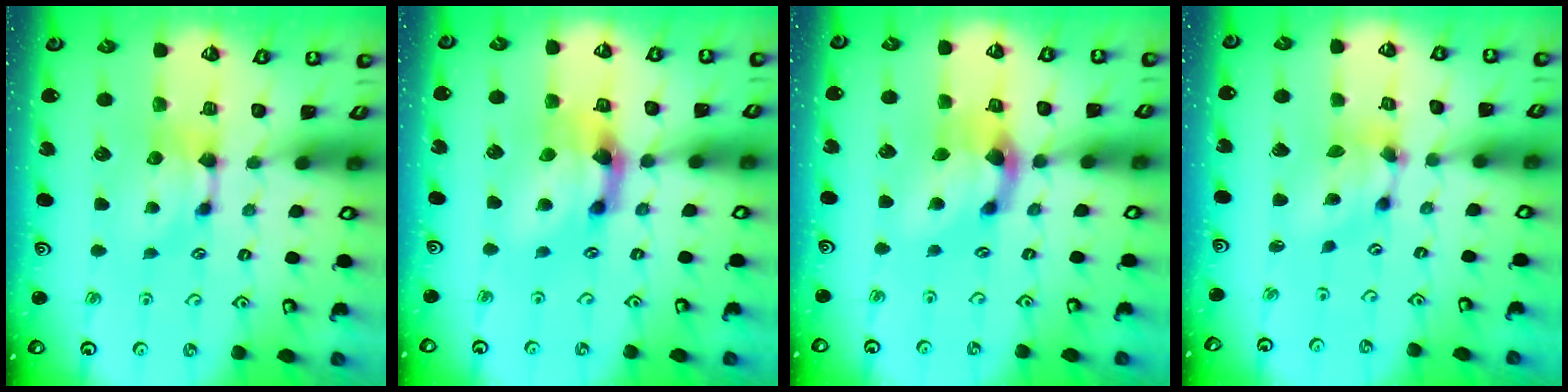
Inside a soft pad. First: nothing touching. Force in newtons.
{"total": 5.0, "press": 4.4, "slide": 2.3}
{"total": 4.0, "press": 3.5, "slide": 2.1}
{"total": 3.6, "press": 3.2, "slide": 1.4}